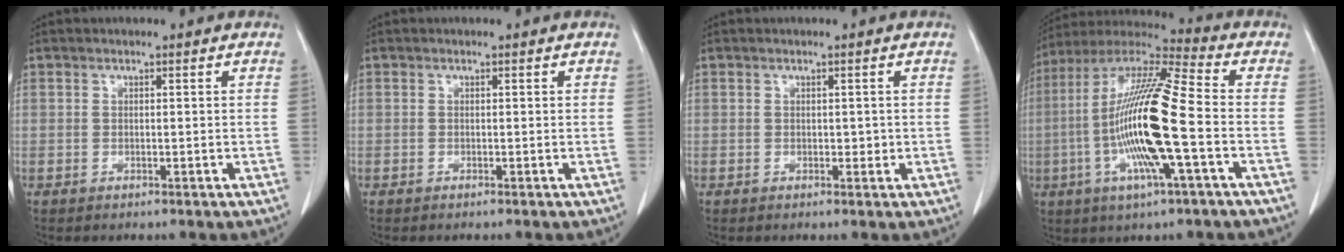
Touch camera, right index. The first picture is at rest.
{"total": 0.0}
{"total": 1.0, "force": [0.0, 0.7, 0.7], "torque": [-0.005, 0.002, 0.000]}
{"total": 18.0, "force": [-3.5, 1.0, 17.6], "torque": [-0.356, -0.004, -0.072]}